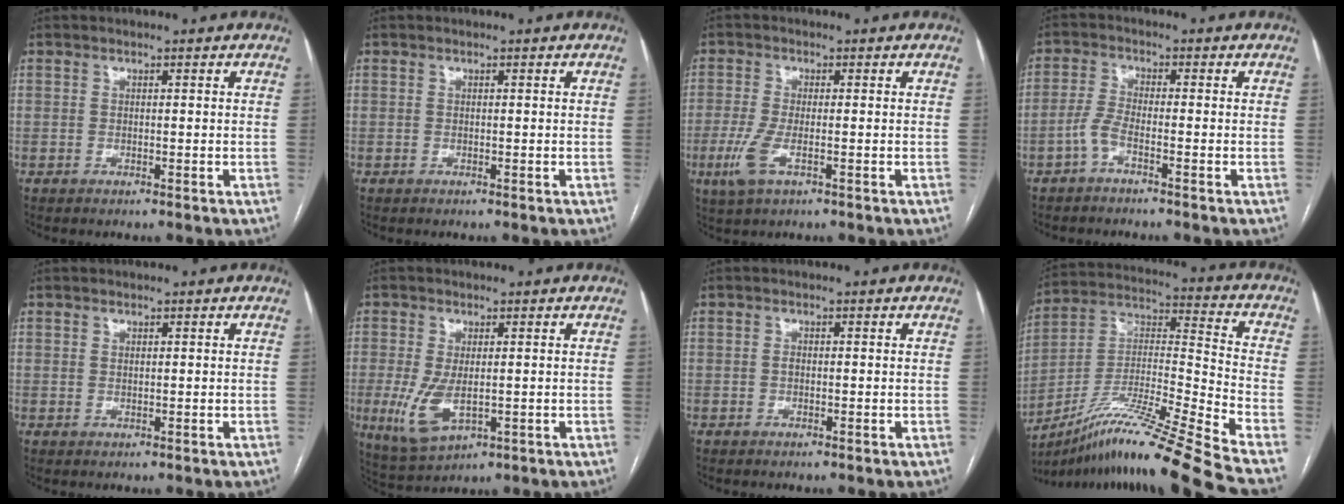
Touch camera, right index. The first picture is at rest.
{"total": 0.0}
{"total": 4.9, "force": [-1.9, 1.2, 4.3], "torque": [-0.109, -0.014, -0.036]}
{"total": 2.9, "force": [-1.8, 0.2, 2.2], "torque": [-0.053, 0.005, -0.042]}
{"total": 0.5, "force": [0.2, 0.3, 0.3], "torque": [-0.006, -0.001, 0.004]}
{"total": 7.0, "force": [-1.1, 3.1, 6.2], "torque": [-0.136, -0.021, -0.006]}
{"total": 0.8, "force": [-0.1, 0.5, 0.6], "torque": [-0.012, 0.002, -0.003]}
{"total": 22.7, "force": [-17.6, -2.3, 14.1], "torque": [-0.240, -0.012, -0.314]}